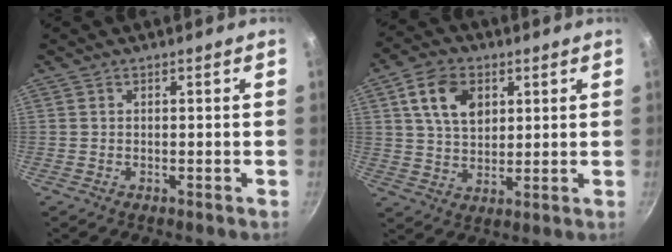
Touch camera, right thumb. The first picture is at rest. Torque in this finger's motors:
{"motor_torque": [-1.09, 1.17, 0.94, 0.26, 0.08]}